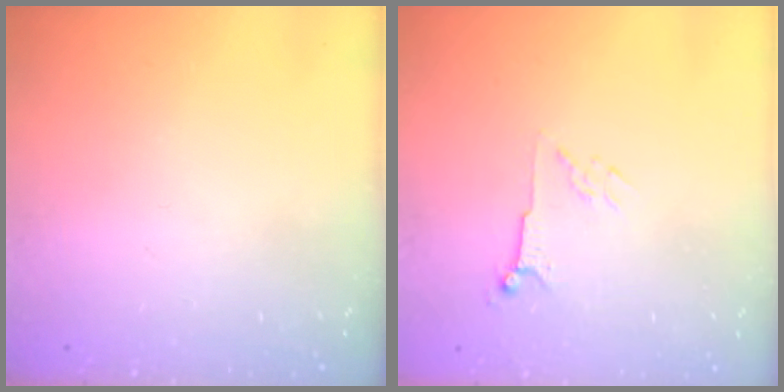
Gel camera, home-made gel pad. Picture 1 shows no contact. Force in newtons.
{"total": 4.5, "press": 4.4, "slide": 1.0}